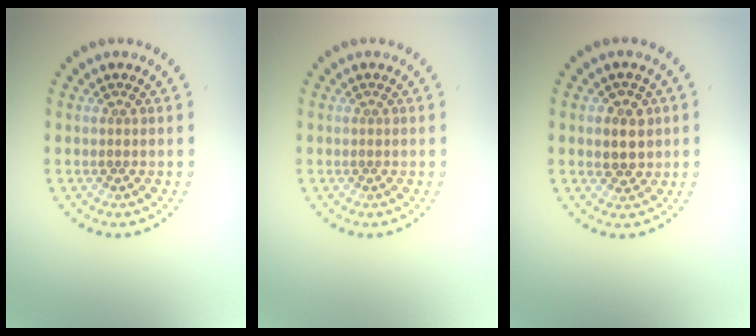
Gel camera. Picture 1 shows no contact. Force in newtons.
{"total": 0.0}
{"total": 2.8, "press": 2.7, "slide": 0.8}